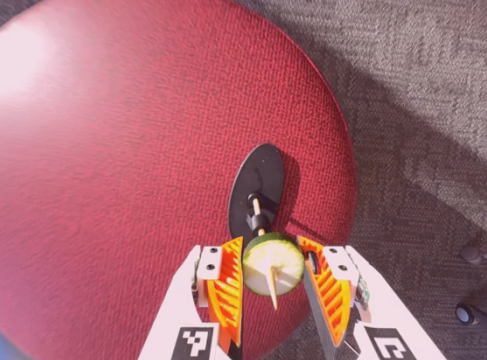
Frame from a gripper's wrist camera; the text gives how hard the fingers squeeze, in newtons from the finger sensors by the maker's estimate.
{"total": 10.0, "left": 10.0, "right": 9.9}